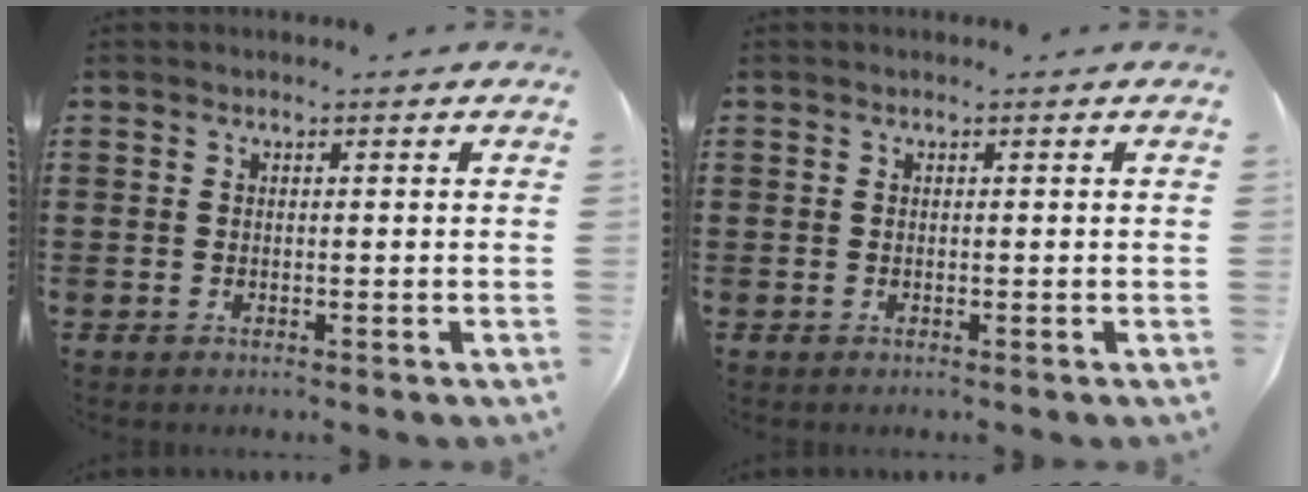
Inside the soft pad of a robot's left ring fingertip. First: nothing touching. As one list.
[{"total": 0.0}]